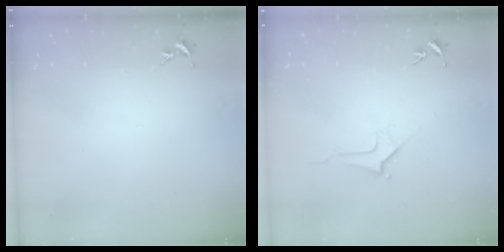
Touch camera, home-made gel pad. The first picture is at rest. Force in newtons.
{"total": 2.8, "press": 2.8, "slide": 0.4}